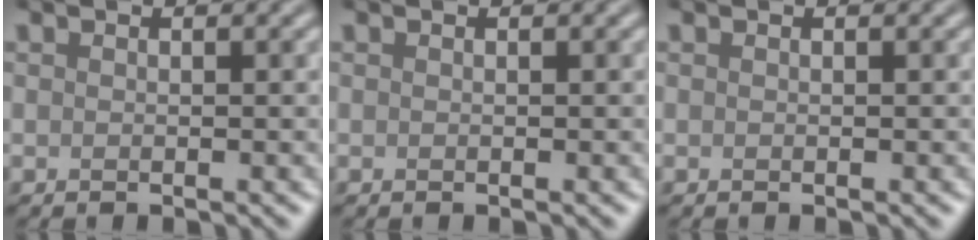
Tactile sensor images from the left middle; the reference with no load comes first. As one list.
[{"total": 0.0}, {"total": 0.0}]